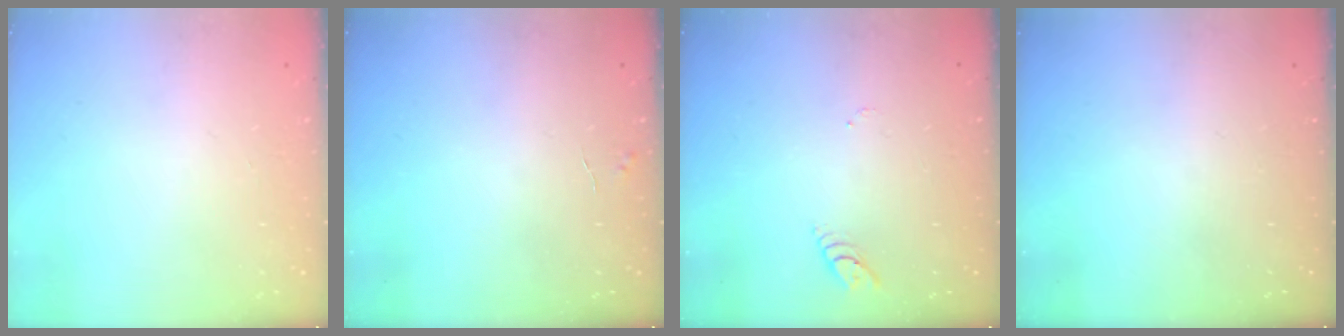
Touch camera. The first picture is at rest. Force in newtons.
{"total": 2.8, "press": 2.8, "slide": 0.3}
{"total": 3.1, "press": 3.1, "slide": 0.3}
{"total": 0.0}